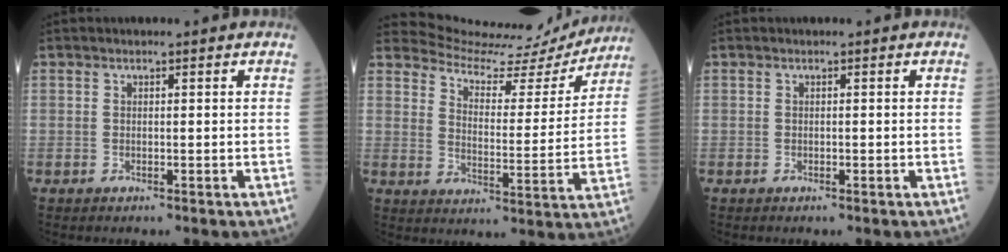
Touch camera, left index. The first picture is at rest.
{"total": 14.9, "force": [14.8, 1.6, 0.7], "torque": [-0.013, -0.042, 0.192]}
{"total": 0.0}